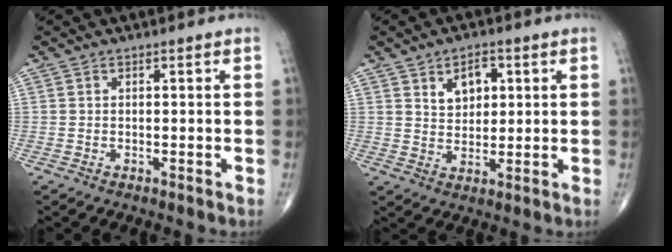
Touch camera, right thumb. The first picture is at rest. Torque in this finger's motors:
{"motor_torque": [0.04, 0.16, -0.04, 0.03, 0.10]}